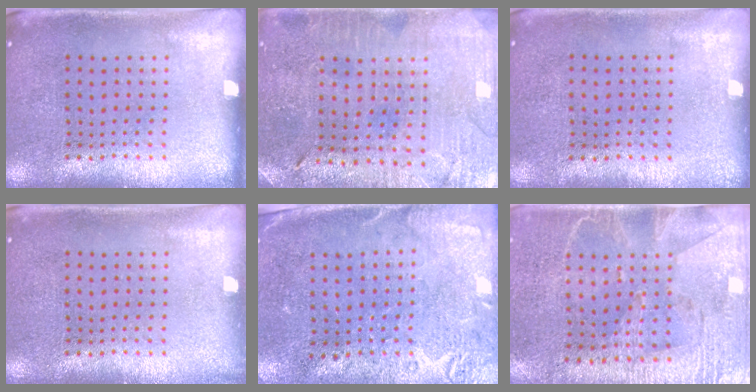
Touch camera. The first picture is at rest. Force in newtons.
{"total": 1.0, "press": 0.9, "slide": 0.2}
{"total": 0.0}
{"total": 0.5, "press": 0.5, "slide": 0.1}
{"total": 2.7, "press": 2.3, "slide": 1.5}
{"total": 2.9, "press": 2.6, "slide": 1.4}